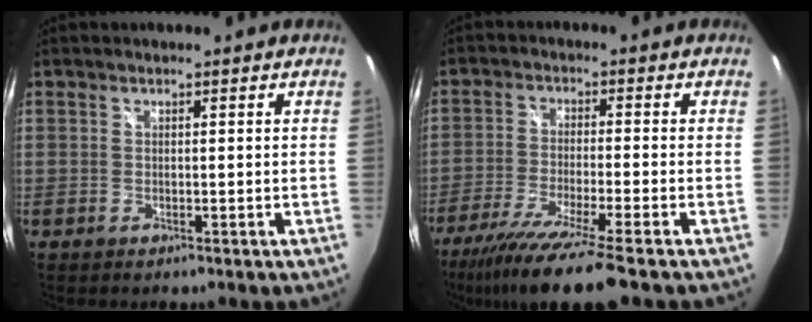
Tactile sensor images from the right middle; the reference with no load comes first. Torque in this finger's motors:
{"motor_torque": [1.07, -1.07, 0.41, 0.13]}